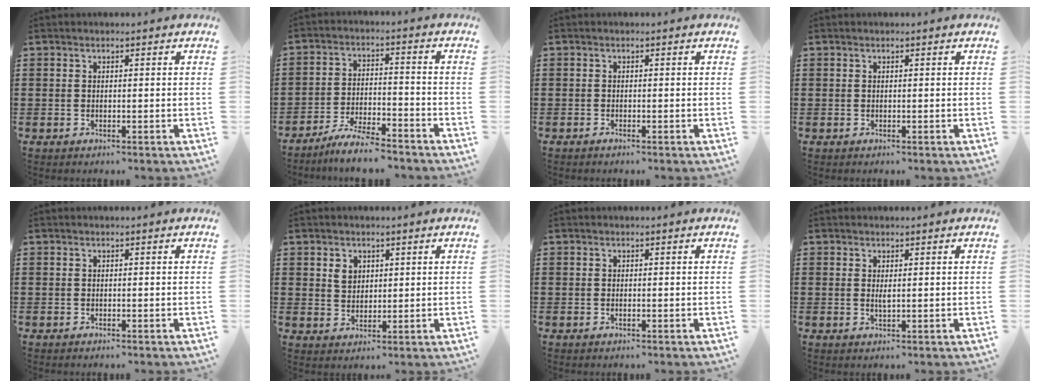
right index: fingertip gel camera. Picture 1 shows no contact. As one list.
[{"total": 5.7, "force": [-5.4, 0.1, 1.9], "torque": [-0.046, -0.002, -0.106]}, {"total": 0.5, "force": [-0.5, -0.1, 0.2], "torque": [-0.005, -0.004, -0.009]}, {"total": 0.0}, {"total": 0.0}, {"total": 2.7, "force": [1.3, 2.1, 1.1], "torque": [-0.028, 0.008, 0.023]}, {"total": 0.0}, {"total": 1.2, "force": [0.3, 0.2, 1.1], "torque": [-0.022, 0.002, 0.005]}]